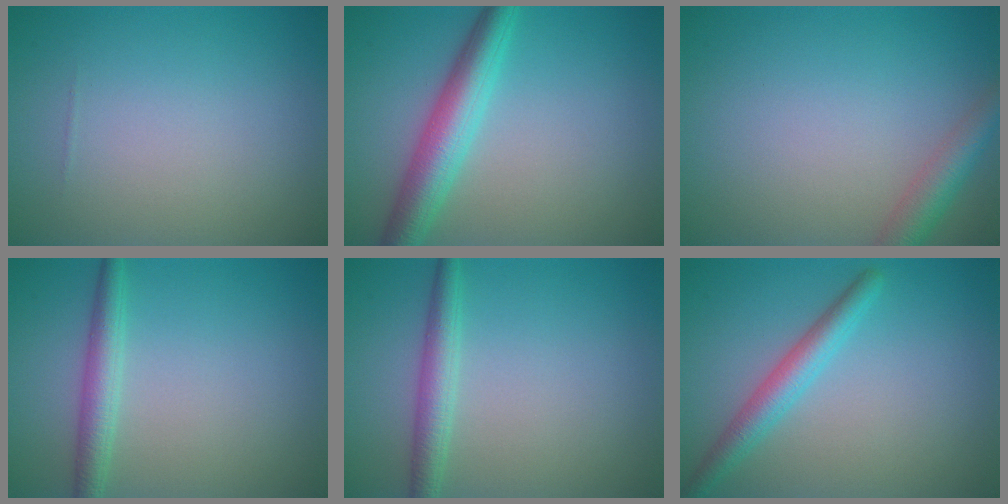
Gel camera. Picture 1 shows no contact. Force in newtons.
{"total": 5.0, "press": 5.0, "slide": 0.1}
{"total": 3.0, "press": 3.0, "slide": 0.1}
{"total": 2.6, "press": 2.6, "slide": 0.0}
{"total": 2.6, "press": 2.6, "slide": 0.0}
{"total": 3.1, "press": 3.0, "slide": 0.1}